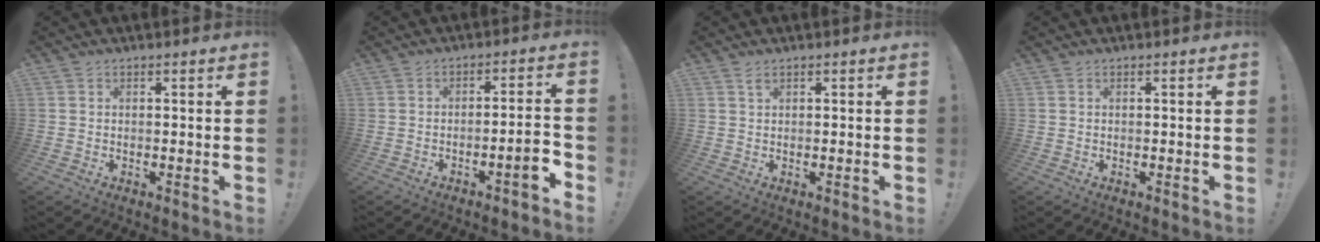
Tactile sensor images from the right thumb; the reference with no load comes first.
{"total": 6.6, "force": [-2.9, 0.8, 5.9], "torque": [-0.082, 0.007, -0.046]}
{"total": 1.2, "force": [0.8, 0.2, 0.9], "torque": [-0.012, -0.002, 0.013]}
{"total": 0.0}